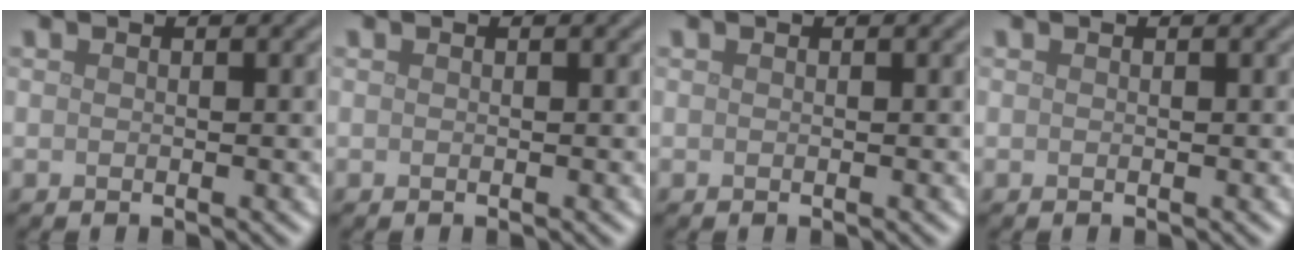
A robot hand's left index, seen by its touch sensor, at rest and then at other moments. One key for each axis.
{"total": 0.0}
{"total": 0.0}
{"total": 0.0}